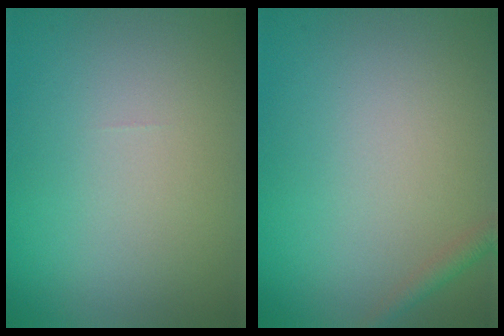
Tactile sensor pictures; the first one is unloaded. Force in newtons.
{"total": 1.2, "press": 1.2, "slide": 0.1}